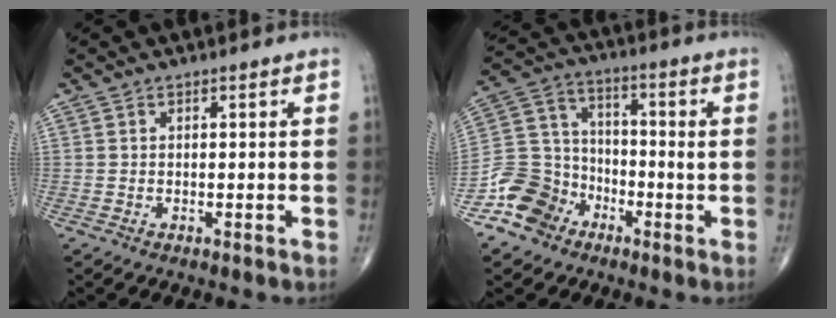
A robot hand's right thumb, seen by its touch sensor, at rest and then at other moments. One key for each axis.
{"total": 11.1, "fx": -6.1, "fy": 8.7, "fz": 3.3, "tx": -0.041, "ty": 0.057, "tz": -0.123}